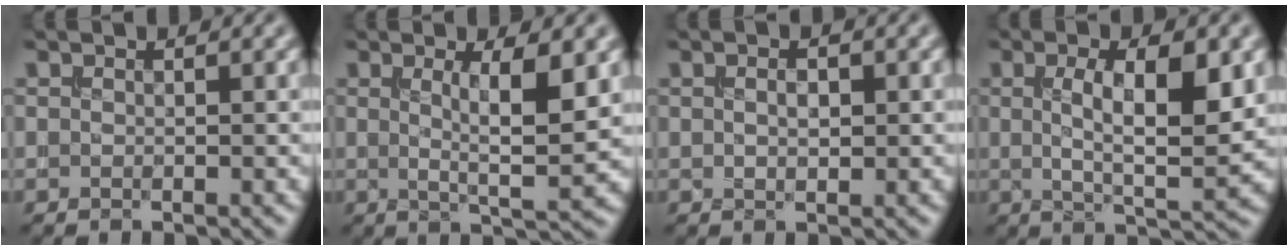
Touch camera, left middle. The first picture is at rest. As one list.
[{"total": 5.4, "force": [1.0, 1.0, 5.2], "torque": [-0.081, -0.008, 0.017]}, {"total": 1.5, "force": [0.2, 0.7, 1.3], "torque": [-0.022, -0.003, 0.007]}, {"total": 7.0, "force": [0.9, 2.0, 6.6], "torque": [-0.105, -0.001, 0.017]}]